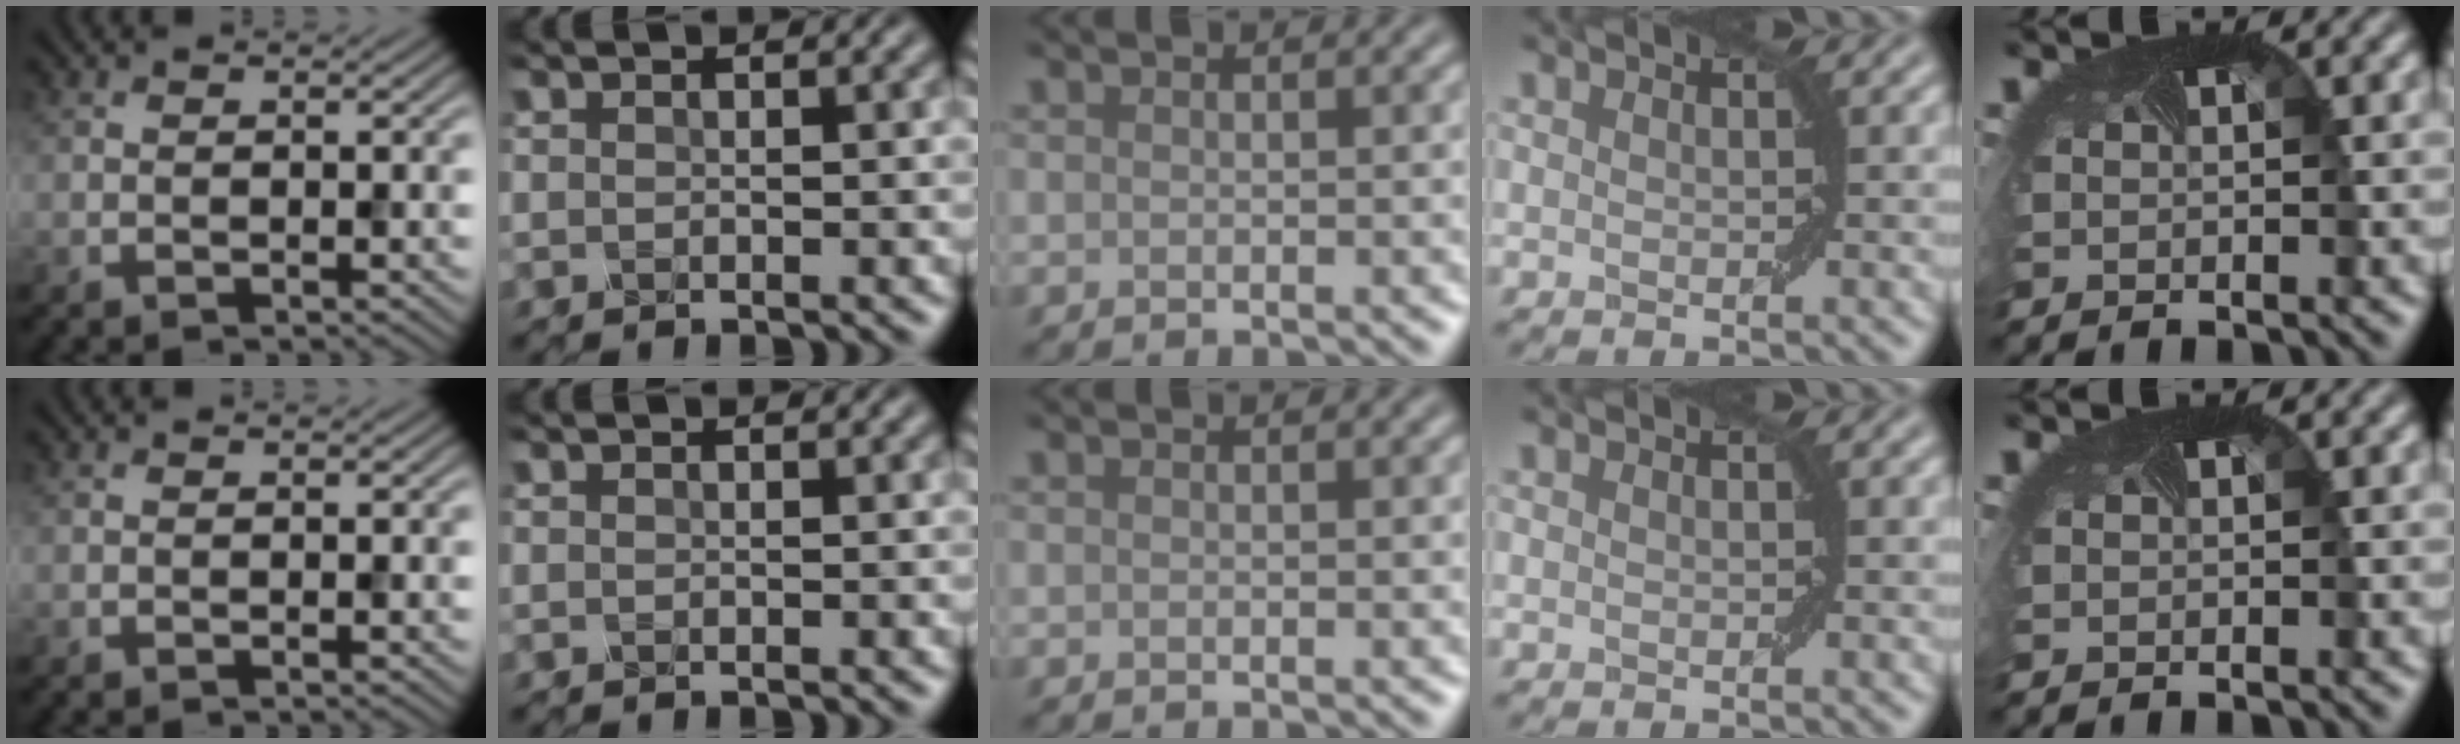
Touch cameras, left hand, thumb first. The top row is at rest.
{}